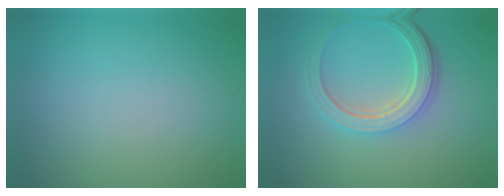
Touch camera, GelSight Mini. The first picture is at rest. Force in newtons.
{"total": 4.7, "press": 3.5, "slide": 3.1}